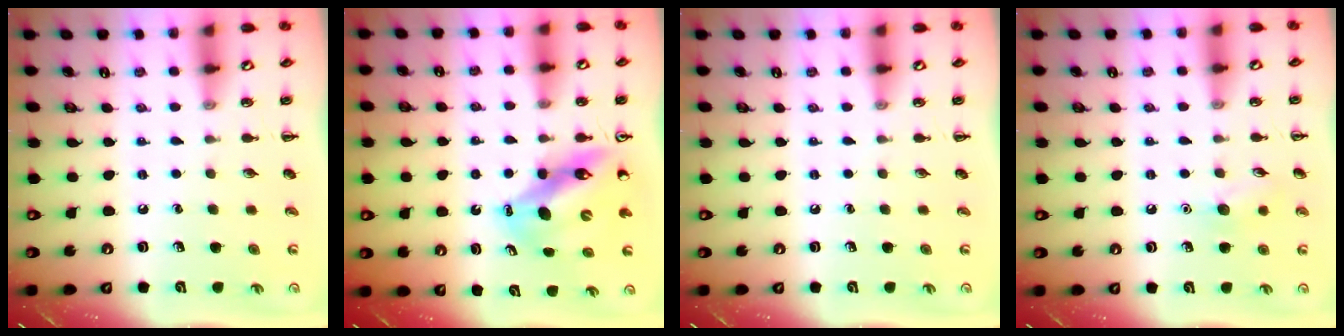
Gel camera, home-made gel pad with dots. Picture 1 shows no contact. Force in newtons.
{"total": 11.8, "press": 11.2, "slide": 3.8}
{"total": 0.0}
{"total": 7.5, "press": 7.3, "slide": 1.6}